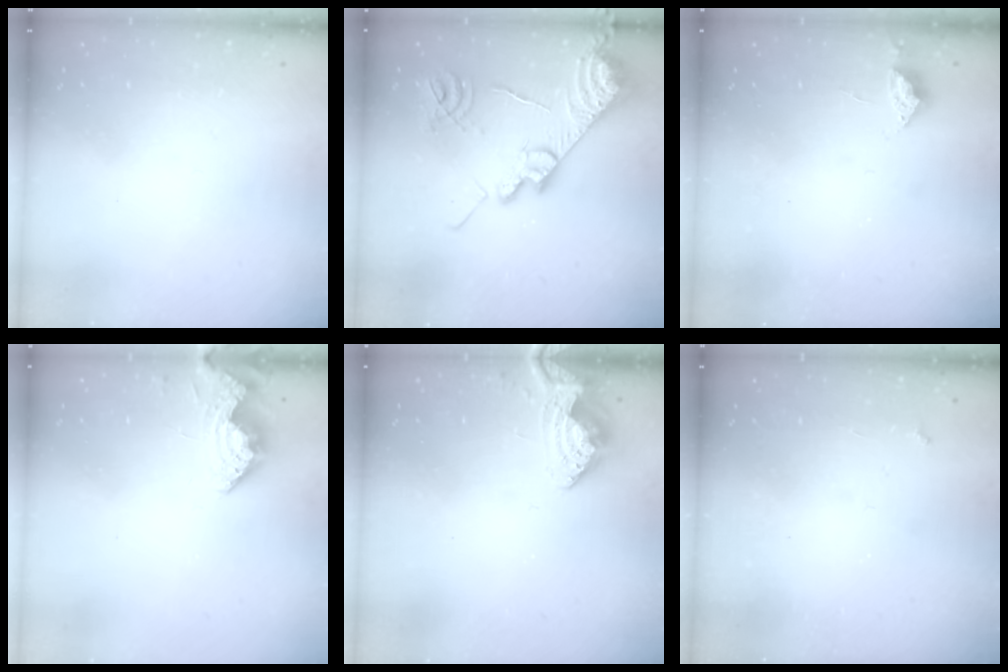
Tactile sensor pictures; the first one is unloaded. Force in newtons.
{"total": 19.1, "press": 19.0, "slide": 1.8}
{"total": 3.8, "press": 3.7, "slide": 0.6}
{"total": 10.0, "press": 10.0, "slide": 0.4}
{"total": 8.1, "press": 8.1, "slide": 0.3}
{"total": 2.6, "press": 2.6, "slide": 0.5}